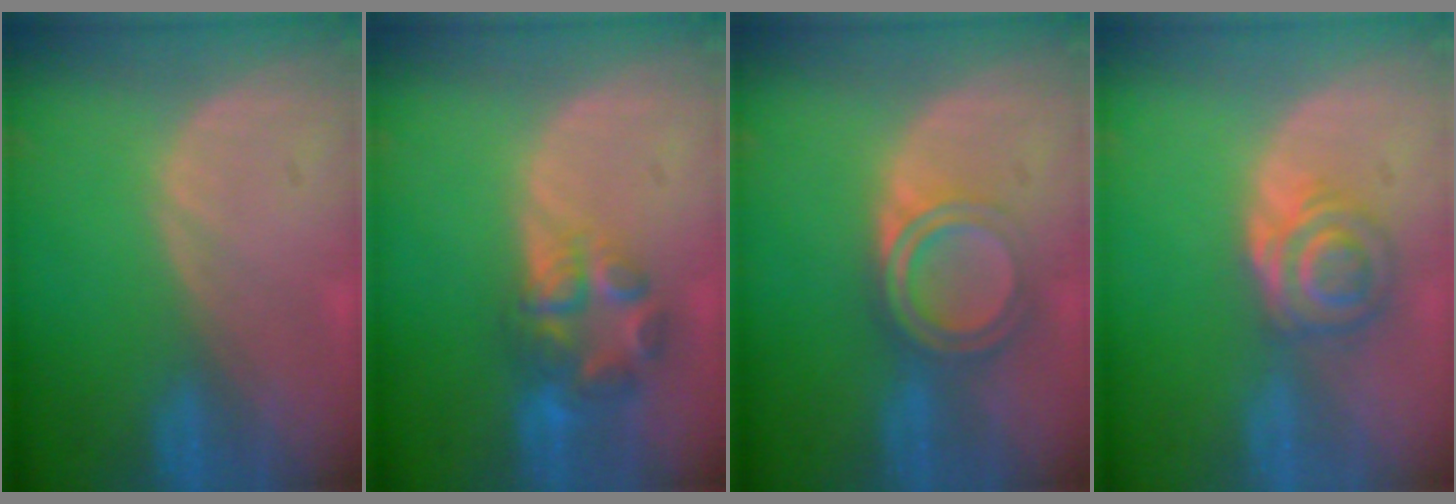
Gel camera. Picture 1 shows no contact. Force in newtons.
{"total": 6.9, "press": 5.9, "slide": 3.6}
{"total": 5.8, "press": 5.0, "slide": 2.8}
{"total": 5.5, "press": 5.2, "slide": 1.8}